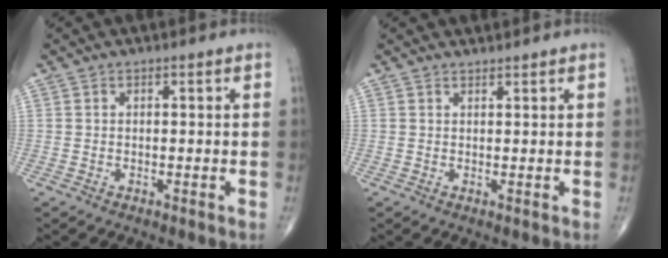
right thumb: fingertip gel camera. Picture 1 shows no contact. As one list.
[{"total": 0.9, "force": [0.9, 0.0, 0.0], "torque": [0.003, -0.008, 0.016]}]